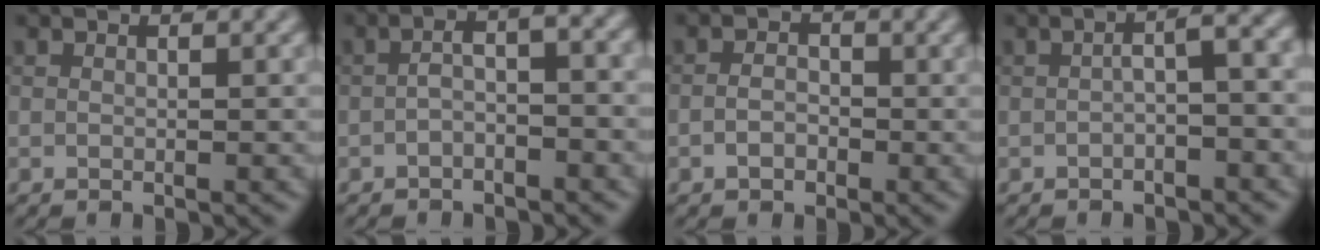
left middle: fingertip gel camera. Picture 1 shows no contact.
{"total": 2.7, "force": [-1.2, 0.9, 2.3], "torque": [-0.043, 0.010, -0.027]}
{"total": 1.5, "force": [-0.7, 1.2, 0.7], "torque": [-0.013, 0.005, -0.016]}
{"total": 3.3, "force": [-0.7, 0.8, 3.1], "torque": [-0.050, 0.013, -0.018]}